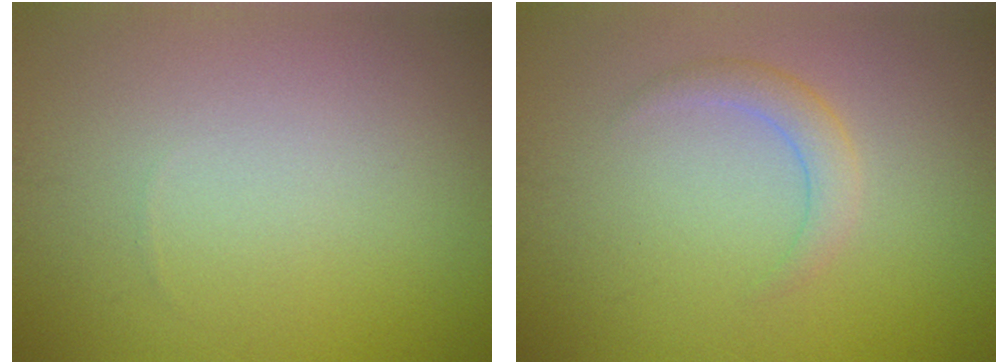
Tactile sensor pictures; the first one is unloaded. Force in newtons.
{"total": 1.8, "press": 1.8, "slide": 0.0}